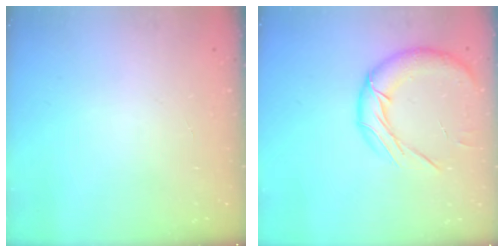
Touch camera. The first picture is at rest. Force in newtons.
{"total": 15.6, "press": 15.4, "slide": 2.7}